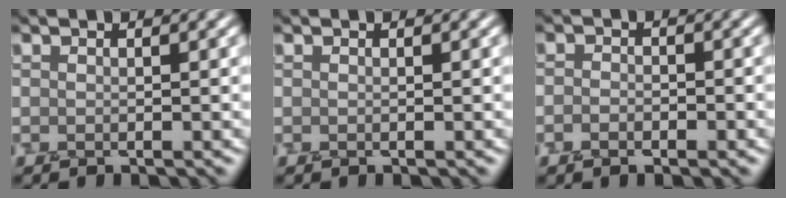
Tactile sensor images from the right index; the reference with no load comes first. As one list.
[{"total": 0.0}, {"total": 1.6, "force": [-0.7, 1.0, 1.1], "torque": [-0.002, 0.002, -0.013]}]